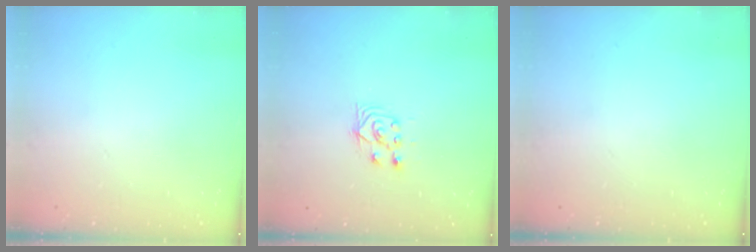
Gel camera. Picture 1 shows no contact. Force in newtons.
{"total": 4.4, "press": 4.2, "slide": 1.0}
{"total": 0.0}